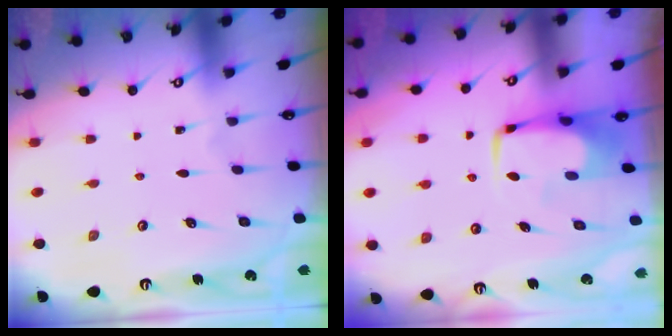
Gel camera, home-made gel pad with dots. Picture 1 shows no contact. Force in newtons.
{"total": 0.9, "press": 0.7, "slide": 0.4}